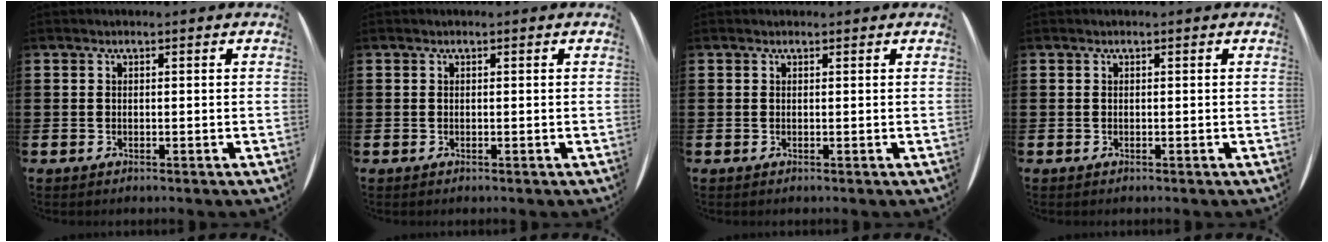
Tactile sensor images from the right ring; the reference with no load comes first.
{"total": 0.0}
{"total": 0.0}
{"total": 0.0}